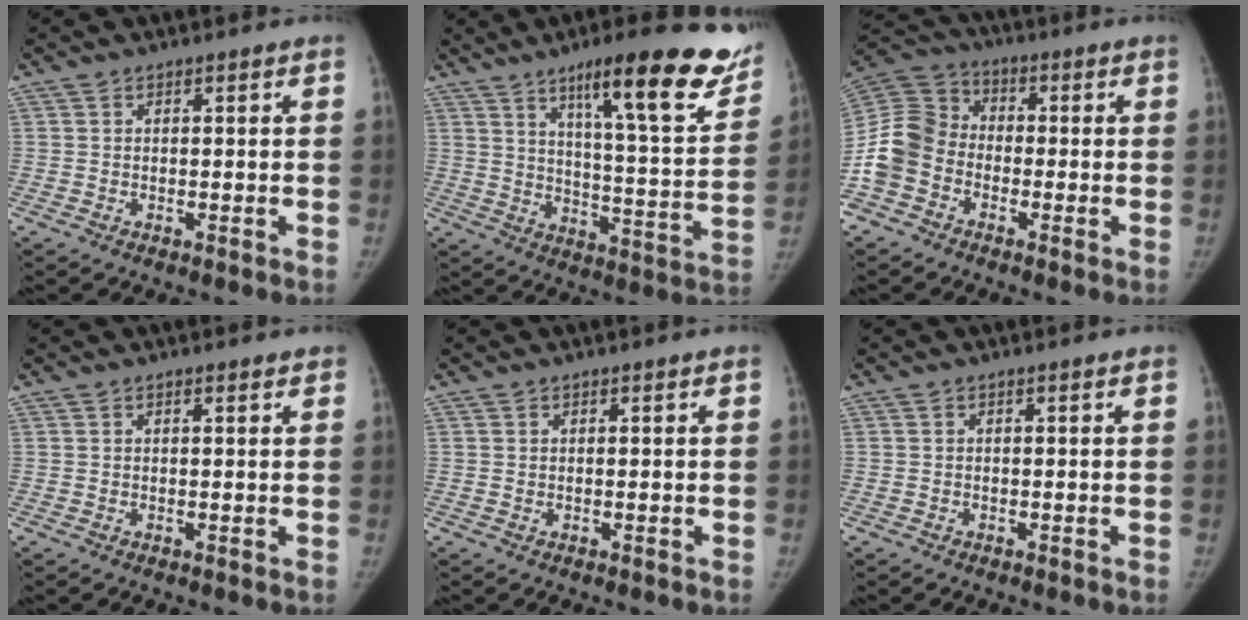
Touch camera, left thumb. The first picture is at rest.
{"total": 23.1, "force": [14.6, 4.3, 17.3], "torque": [-0.208, -0.064, 0.212]}
{"total": 10.7, "force": [-3.8, 8.7, 5.1], "torque": [-0.101, 0.039, -0.087]}
{"total": 0.9, "force": [0.6, 0.3, 0.6], "torque": [-0.010, -0.001, 0.007]}
{"total": 0.0}
{"total": 0.0}